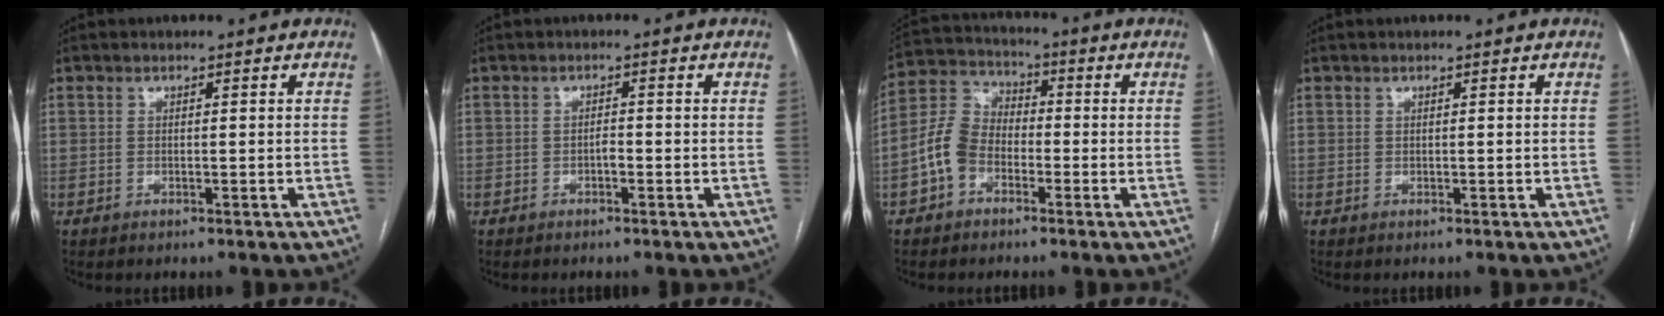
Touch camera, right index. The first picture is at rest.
{"total": 1.1, "force": [-0.6, 0.4, 0.8], "torque": [-0.014, 0.003, -0.011]}
{"total": 7.6, "force": [-3.0, 5.6, 4.3], "torque": [-0.108, 0.030, -0.066]}
{"total": 0.0}